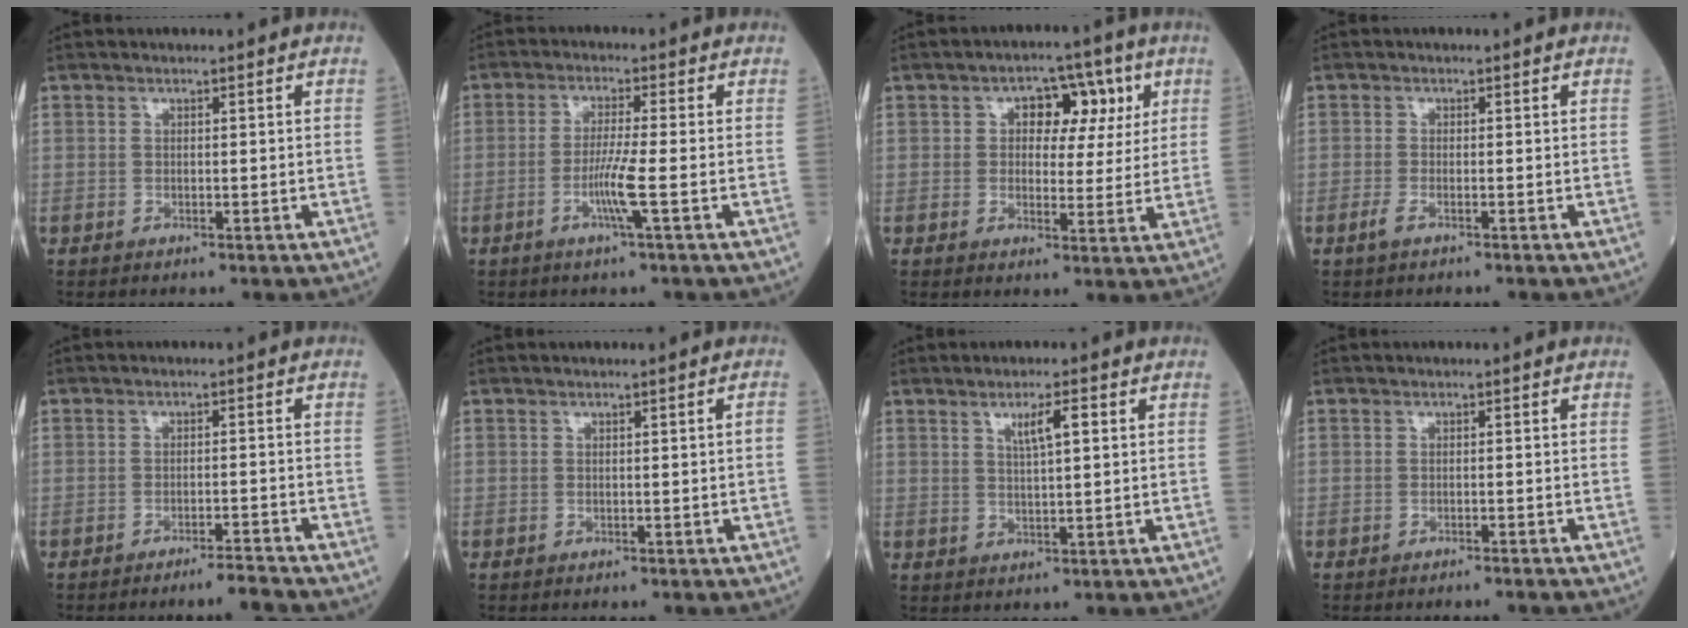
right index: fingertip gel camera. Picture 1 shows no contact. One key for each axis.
{"total": 4.9, "fx": -1.6, "fy": -0.8, "fz": 4.6, "tx": -0.090, "ty": -0.010, "tz": -0.035}
{"total": 7.2, "fx": 2.4, "fy": 4.2, "fz": 5.3, "tx": -0.059, "ty": 0.020, "tz": 0.031}
{"total": 1.5, "fx": -1.0, "fy": 0.2, "fz": 1.1, "tx": -0.029, "ty": -0.003, "tz": -0.021}
{"total": 3.0, "fx": -2.8, "fy": -0.7, "fz": 0.9, "tx": -0.014, "ty": -0.009, "tz": -0.046}
{"total": 0.6, "fx": -0.2, "fy": -0.1, "fz": 0.6, "tx": -0.010, "ty": -0.001, "tz": 0.001}
{"total": 3.8, "fx": 1.5, "fy": 0.3, "fz": 3.4, "tx": -0.059, "ty": 0.002, "tz": 0.026}
{"total": 1.8, "fx": -1.7, "fy": -0.2, "fz": 0.6, "tx": -0.010, "ty": 0.000, "tz": -0.021}